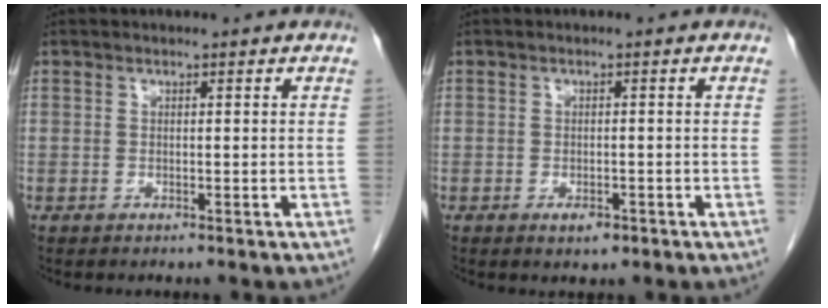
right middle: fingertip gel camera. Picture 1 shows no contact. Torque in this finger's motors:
{"motor_torque": [0.45, -0.24, 0.09, 0.02]}